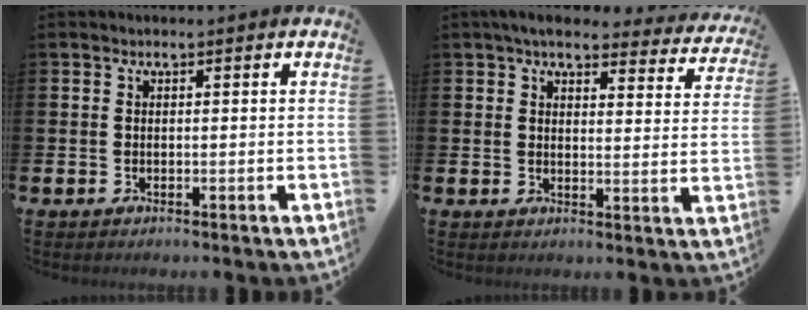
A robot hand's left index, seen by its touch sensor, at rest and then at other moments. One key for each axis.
{"total": 5.0, "fx": 4.5, "fy": 1.5, "fz": 1.6, "tx": -0.039, "ty": -0.025, "tz": 0.077}